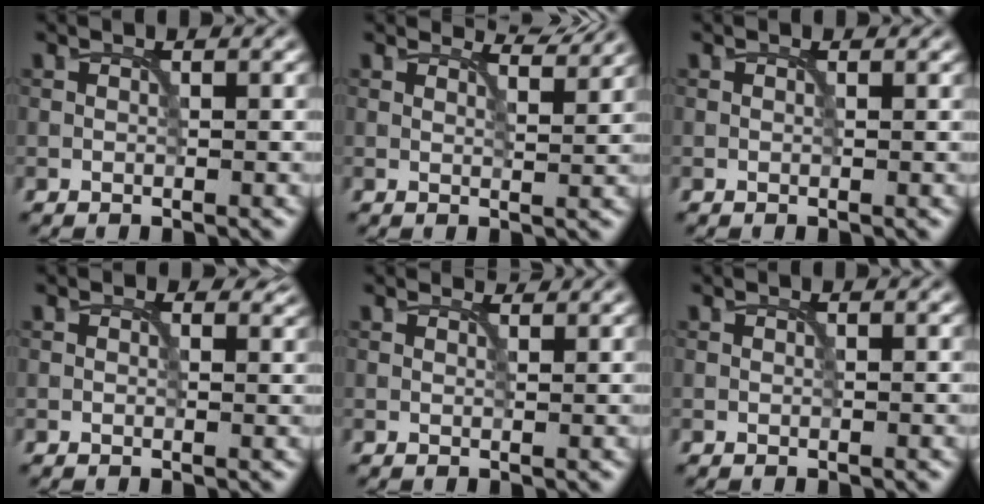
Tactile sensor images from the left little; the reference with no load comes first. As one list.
[{"total": 3.2, "force": [2.9, 0.3, 1.2], "torque": [-0.020, -0.006, 0.039]}, {"total": 0.0}, {"total": 0.9, "force": [0.4, 0.6, 0.5], "torque": [-0.003, -0.005, 0.002]}, {"total": 1.1, "force": [1.1, 0.2, 0.3], "torque": [-0.011, -0.004, 0.013]}, {"total": 0.0}]